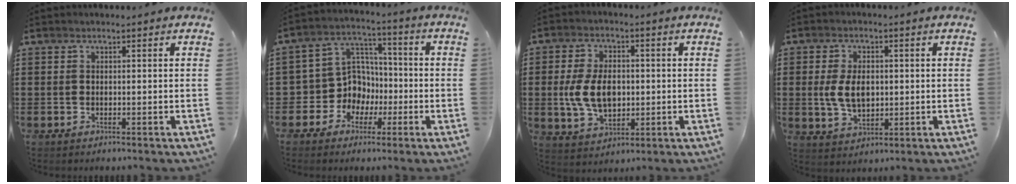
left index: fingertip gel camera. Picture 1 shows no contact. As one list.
[{"total": 8.6, "force": [-1.3, 8.2, 2.1], "torque": [-0.080, 0.004, -0.020]}, {"total": 8.3, "force": [-0.1, 5.1, 6.5], "torque": [-0.143, 0.004, -0.008]}, {"total": 6.2, "force": [0.3, 3.7, 4.9], "torque": [-0.105, 0.005, 0.000]}]